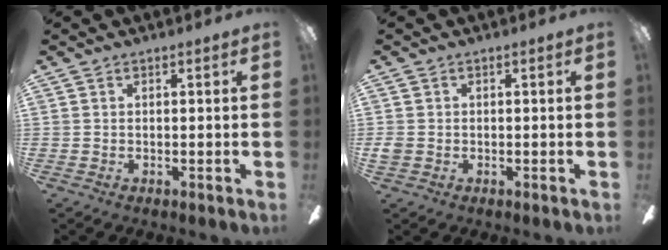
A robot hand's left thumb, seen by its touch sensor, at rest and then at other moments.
{"total": 1.7, "force": [-0.5, 1.4, 0.7], "torque": [-0.011, 0.001, -0.009]}